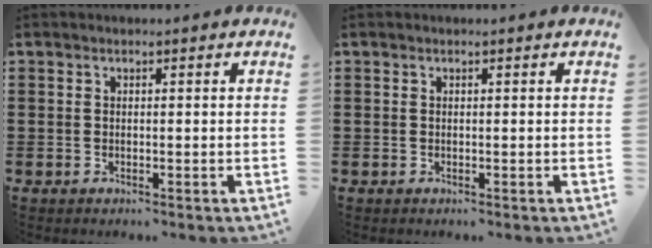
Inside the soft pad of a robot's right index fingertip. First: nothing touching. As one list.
[{"total": 0.0}]